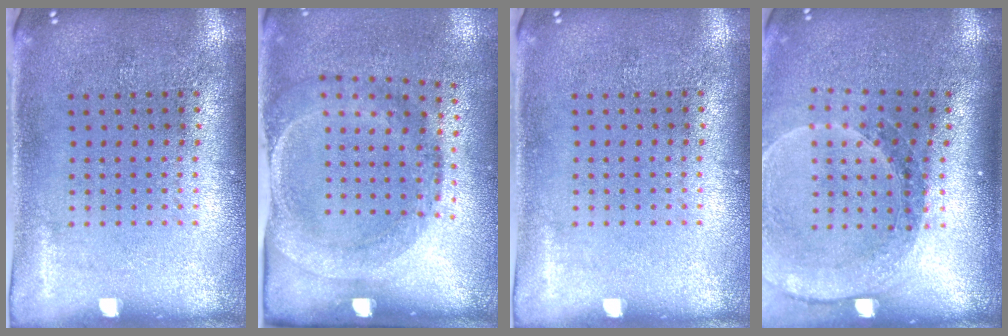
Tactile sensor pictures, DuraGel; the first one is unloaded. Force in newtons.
{"total": 1.9, "press": 1.2, "slide": 1.5}
{"total": 0.0}
{"total": 1.7, "press": 1.7, "slide": 0.2}